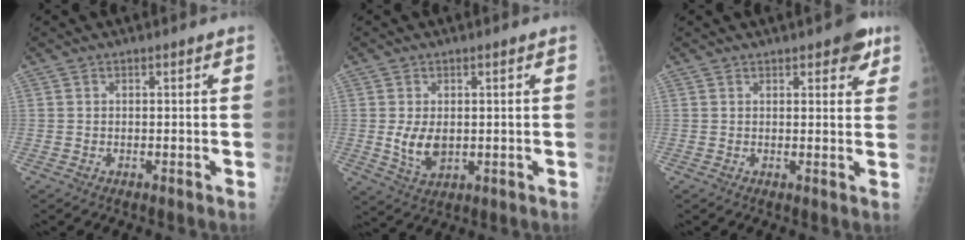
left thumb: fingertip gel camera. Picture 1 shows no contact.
{"total": 5.6, "force": [0.0, 3.6, 4.3], "torque": [-0.071, -0.013, 0.011]}
{"total": 4.9, "force": [2.8, 2.1, 3.4], "torque": [-0.020, -0.009, 0.028]}